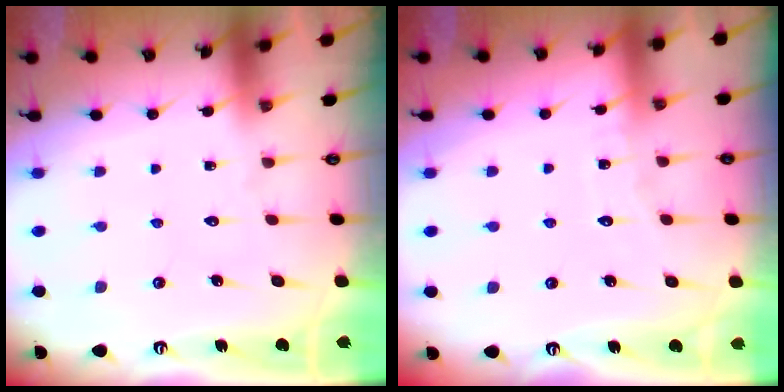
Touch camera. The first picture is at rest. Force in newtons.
{"total": 3.9, "press": 3.9, "slide": 0.4}